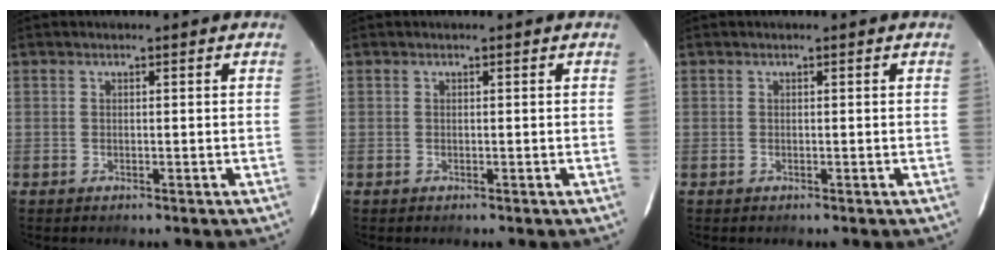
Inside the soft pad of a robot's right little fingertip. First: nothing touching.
{"total": 0.0}
{"total": 0.0}